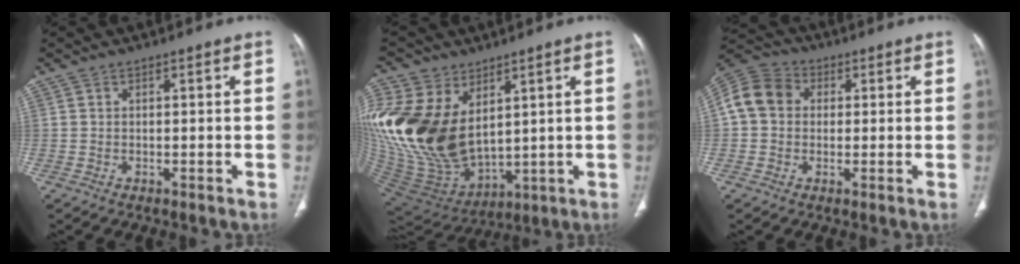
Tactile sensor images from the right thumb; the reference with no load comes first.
{"total": 24.0, "force": [6.0, 15.7, 17.1], "torque": [-0.374, -0.031, 0.140]}
{"total": 9.9, "force": [1.4, 8.2, 5.3], "torque": [-0.094, 0.027, 0.013]}